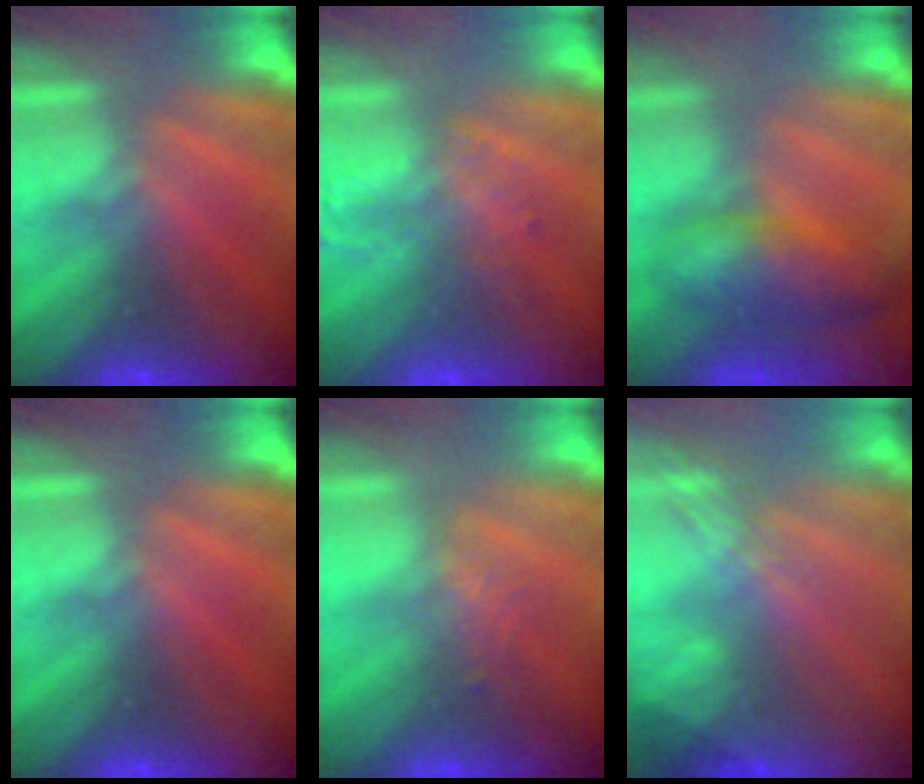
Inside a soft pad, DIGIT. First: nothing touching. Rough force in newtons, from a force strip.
{"total": 1.4}
{"total": 8.0}
{"total": 0.0}
{"total": 2.4}
{"total": 2.9}